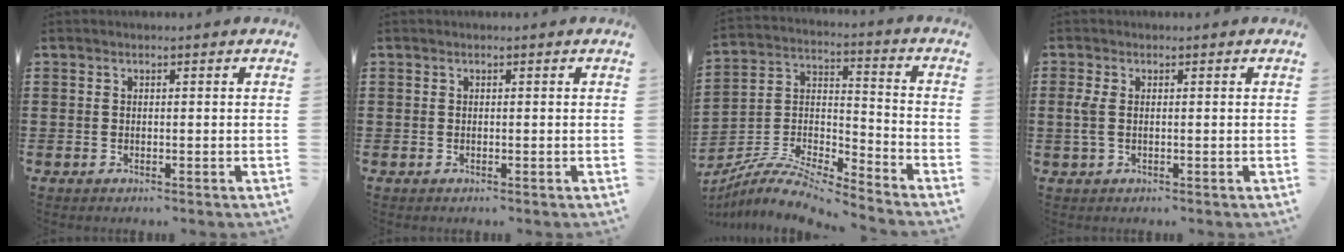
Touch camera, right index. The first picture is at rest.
{"total": 0.0}
{"total": 8.1, "force": [-7.5, 1.2, 2.8], "torque": [-0.069, -0.001, -0.154]}
{"total": 2.6, "force": [-0.1, 1.1, 2.4], "torque": [-0.068, -0.005, -0.009]}